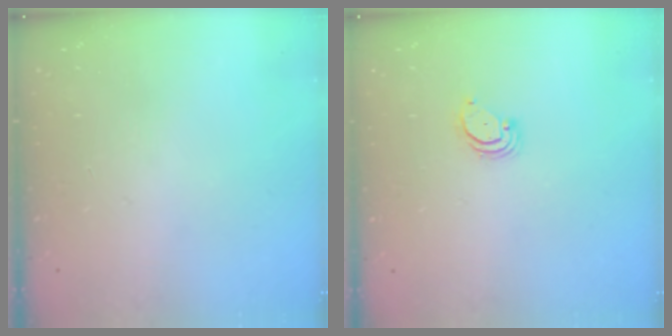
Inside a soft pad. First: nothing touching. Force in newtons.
{"total": 2.2, "press": 2.2, "slide": 0.3}